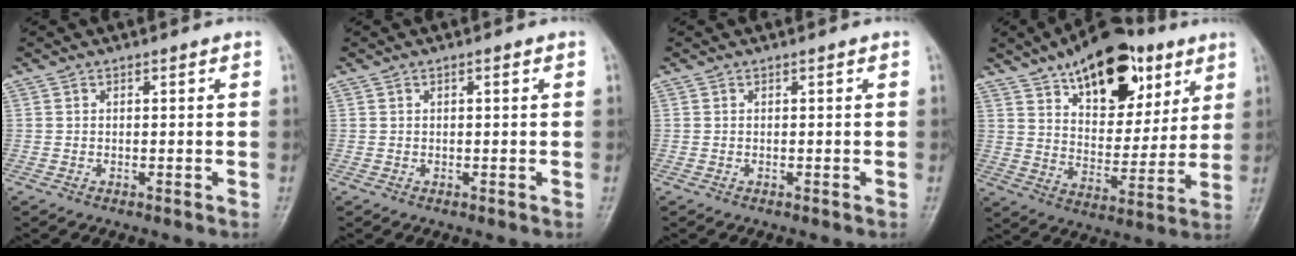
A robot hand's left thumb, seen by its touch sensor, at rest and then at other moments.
{"total": 0.7, "force": [0.2, 0.2, 0.6], "torque": [-0.011, 0.001, 0.003]}
{"total": 0.0}
{"total": 21.2, "force": [11.8, 11.2, 13.6], "torque": [-0.161, -0.039, 0.188]}